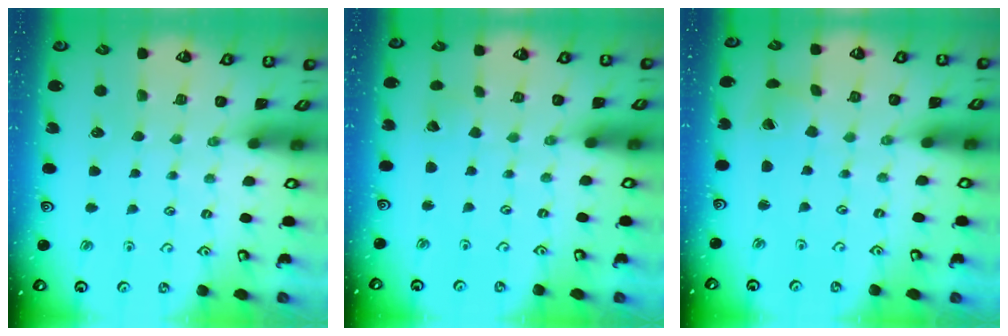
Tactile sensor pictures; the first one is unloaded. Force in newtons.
{"total": 2.4, "press": 2.4, "slide": 0.2}
{"total": 1.6, "press": 1.5, "slide": 0.3}